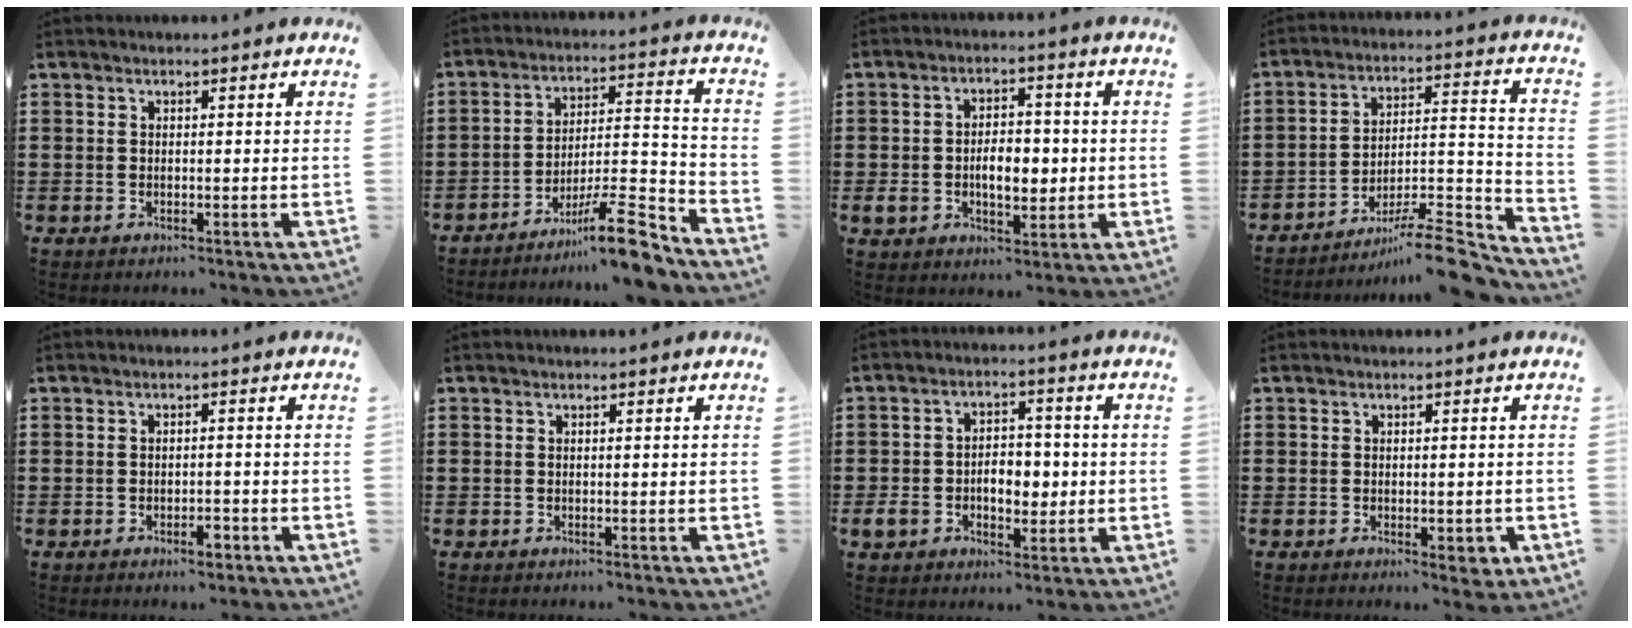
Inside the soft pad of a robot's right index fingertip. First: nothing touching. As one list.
[{"total": 11.8, "force": [-9.1, 1.7, 7.4], "torque": [-0.104, 0.036, -0.163]}, {"total": 6.8, "force": [-0.9, 4.3, 5.2], "torque": [-0.092, 0.004, -0.022]}, {"total": 10.9, "force": [-9.0, 1.8, 5.9], "torque": [-0.079, 0.029, -0.169]}, {"total": 2.2, "force": [-1.4, 0.8, 1.4], "torque": [-0.026, 0.001, -0.028]}, {"total": 0.0}, {"total": 6.7, "force": [-1.1, 4.9, 4.4], "torque": [-0.073, 0.011, -0.023]}, {"total": 2.3, "force": [-0.6, 1.0, 2.0], "torque": [-0.034, 0.002, -0.010]}]